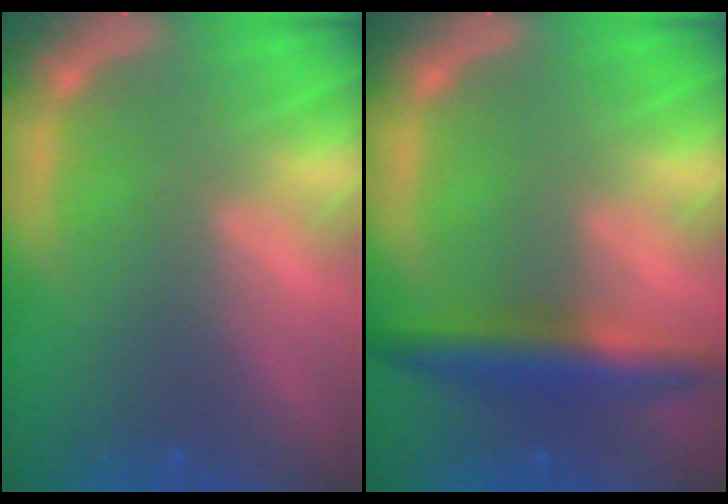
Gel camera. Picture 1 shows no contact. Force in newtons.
{"total": 5.0}